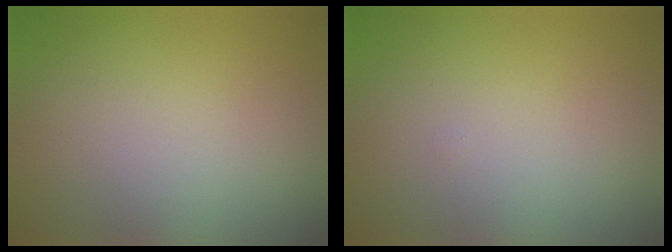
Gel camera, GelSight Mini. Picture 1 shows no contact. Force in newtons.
{"total": 0.0}